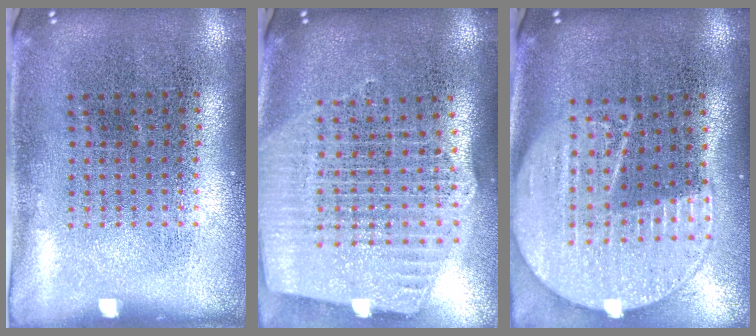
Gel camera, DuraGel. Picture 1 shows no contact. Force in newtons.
{"total": 2.5, "press": 2.1, "slide": 1.4}
{"total": 2.1, "press": 1.9, "slide": 1.0}